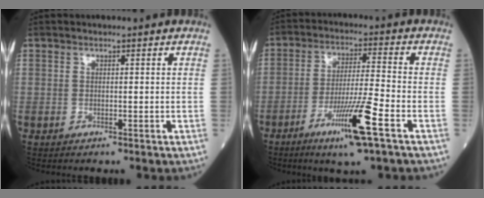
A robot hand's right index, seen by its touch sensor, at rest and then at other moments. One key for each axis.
{"total": 10.3, "fx": -5.3, "fy": -0.7, "fz": 8.8, "tx": -0.166, "ty": -0.018, "tz": -0.096}